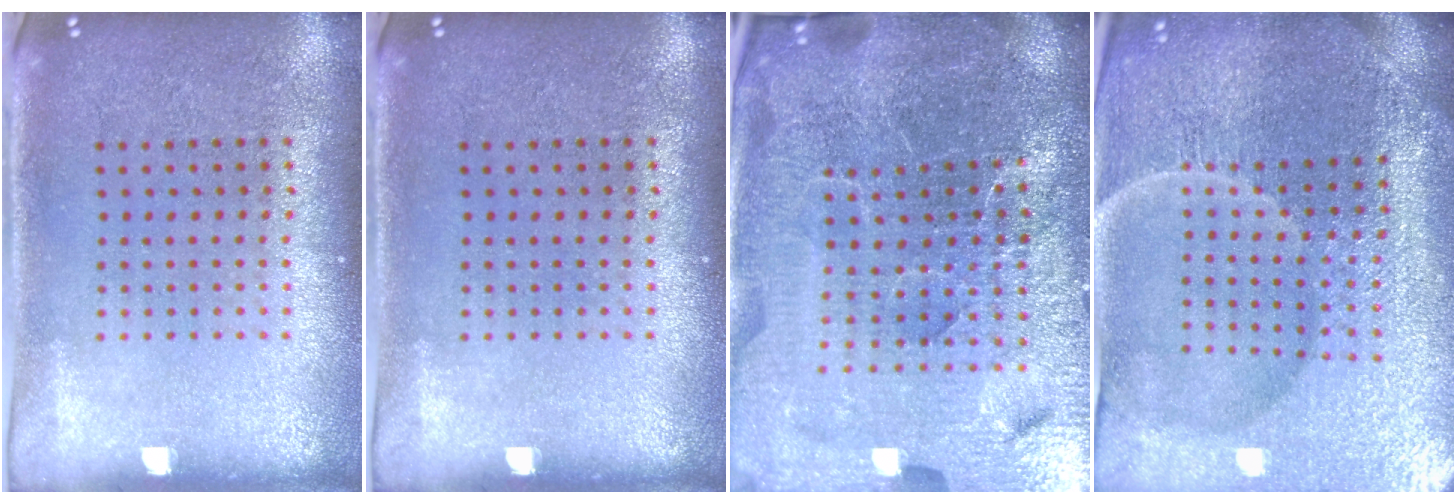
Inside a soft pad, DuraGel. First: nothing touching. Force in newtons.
{"total": 0.0}
{"total": 7.1, "press": 6.2, "slide": 3.5}
{"total": 5.9, "press": 5.4, "slide": 2.4}